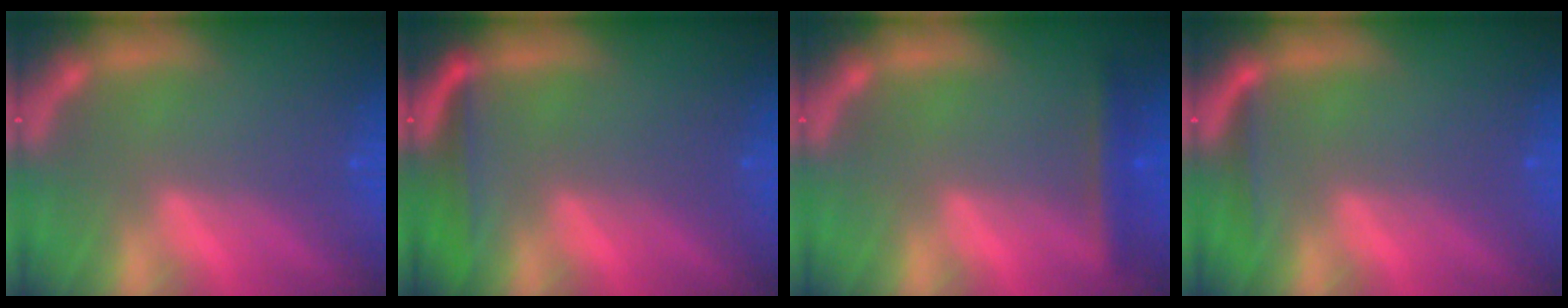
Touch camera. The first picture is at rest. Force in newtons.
{"total": 3.0}
{"total": 2.4}
{"total": 1.4}